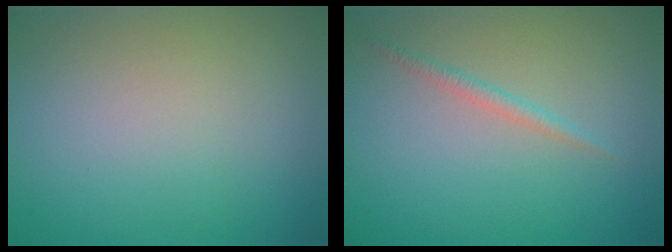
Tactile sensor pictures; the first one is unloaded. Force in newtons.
{"total": 1.1, "press": 1.1, "slide": 0.1}